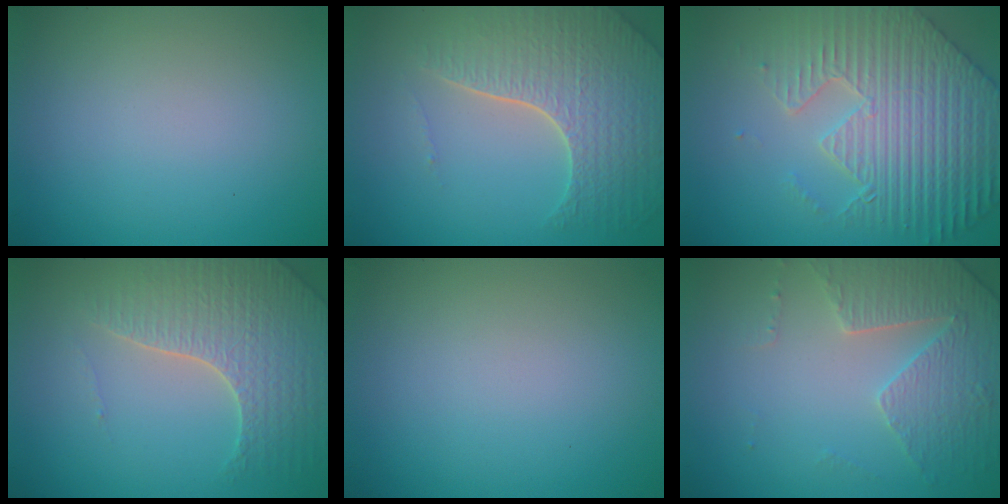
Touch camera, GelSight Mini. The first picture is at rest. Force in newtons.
{"total": 6.8, "press": 5.2, "slide": 4.4}
{"total": 7.6, "press": 6.1, "slide": 4.5}
{"total": 4.6, "press": 4.5, "slide": 1.1}
{"total": 0.0}
{"total": 4.6, "press": 3.6, "slide": 2.9}